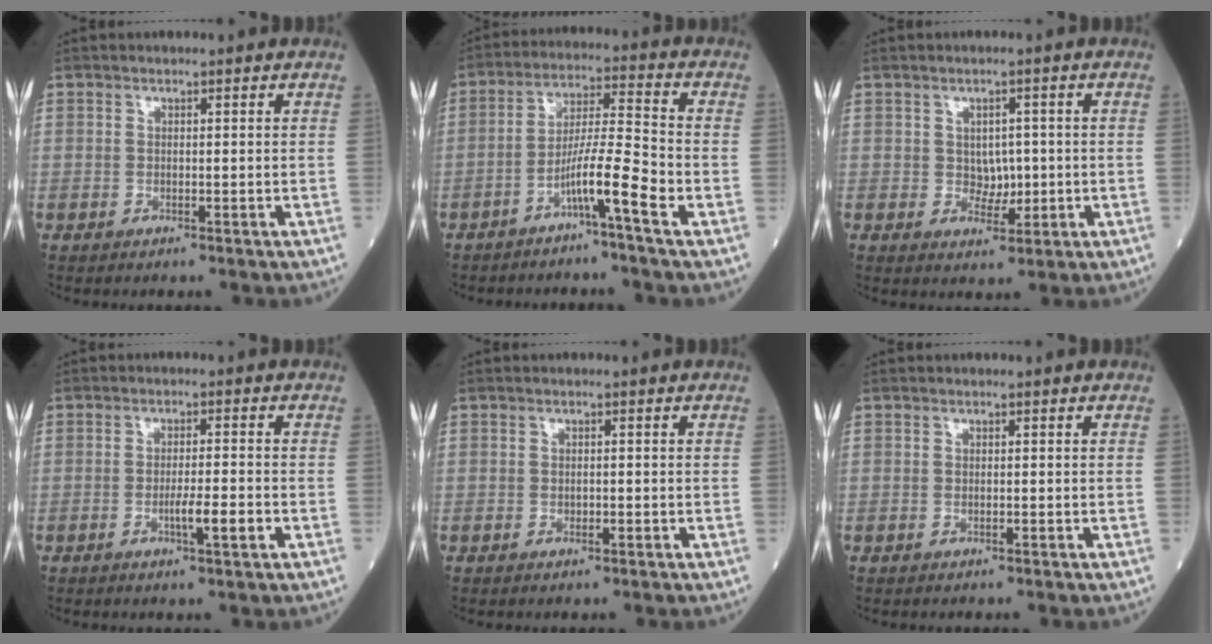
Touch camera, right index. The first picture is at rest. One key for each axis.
{"total": 7.4, "fx": -4.0, "fy": -0.8, "fz": 6.1, "tx": -0.111, "ty": 0.011, "tz": -0.077}
{"total": 3.3, "fx": -0.1, "fy": 2.3, "fz": 2.4, "tx": -0.028, "ty": 0.002, "tz": 0.003}
{"total": 5.9, "fx": -2.1, "fy": 0.3, "fz": 5.5, "tx": -0.093, "ty": -0.004, "tz": -0.031}
{"total": 0.8, "fx": -0.2, "fy": 0.4, "fz": 0.6, "tx": -0.014, "ty": 0.001, "tz": 0.000}
{"total": 0.0}